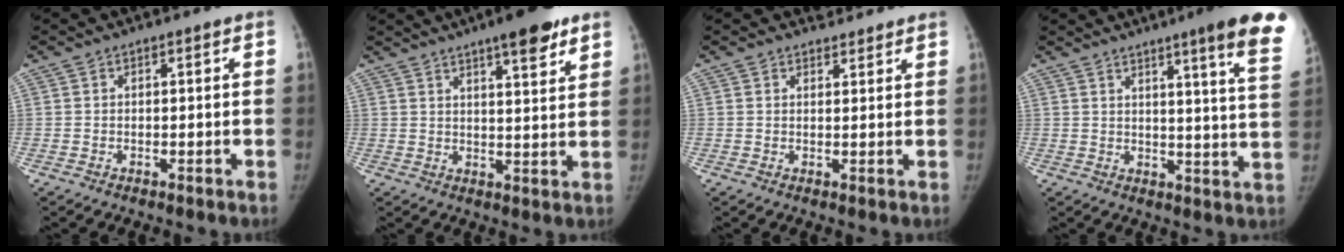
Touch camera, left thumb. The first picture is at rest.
{"total": 10.0, "force": [6.6, 2.3, 7.2], "torque": [-0.085, -0.030, 0.090]}
{"total": 2.1, "force": [1.9, 1.0, -0.2], "torque": [0.019, -0.013, 0.021]}
{"total": 15.4, "force": [10.0, 0.7, 11.7], "torque": [-0.130, -0.057, 0.107]}